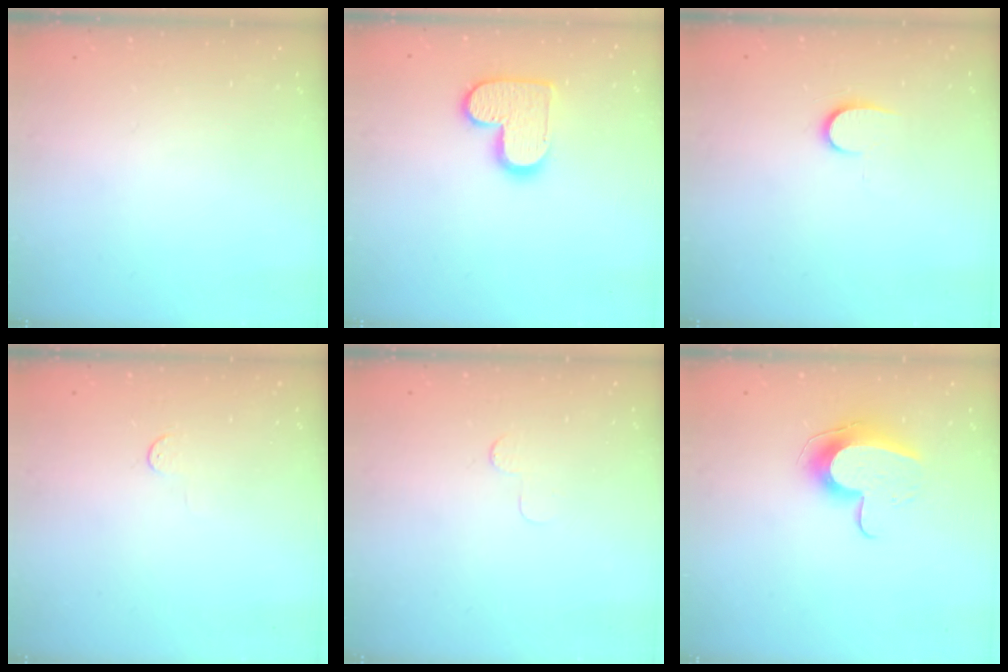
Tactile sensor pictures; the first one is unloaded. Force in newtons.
{"total": 12.0, "press": 12.0, "slide": 0.6}
{"total": 6.9, "press": 6.9, "slide": 0.8}
{"total": 2.8, "press": 2.8, "slide": 0.4}
{"total": 2.5, "press": 2.5, "slide": 0.2}
{"total": 10.5, "press": 10.5, "slide": 0.1}